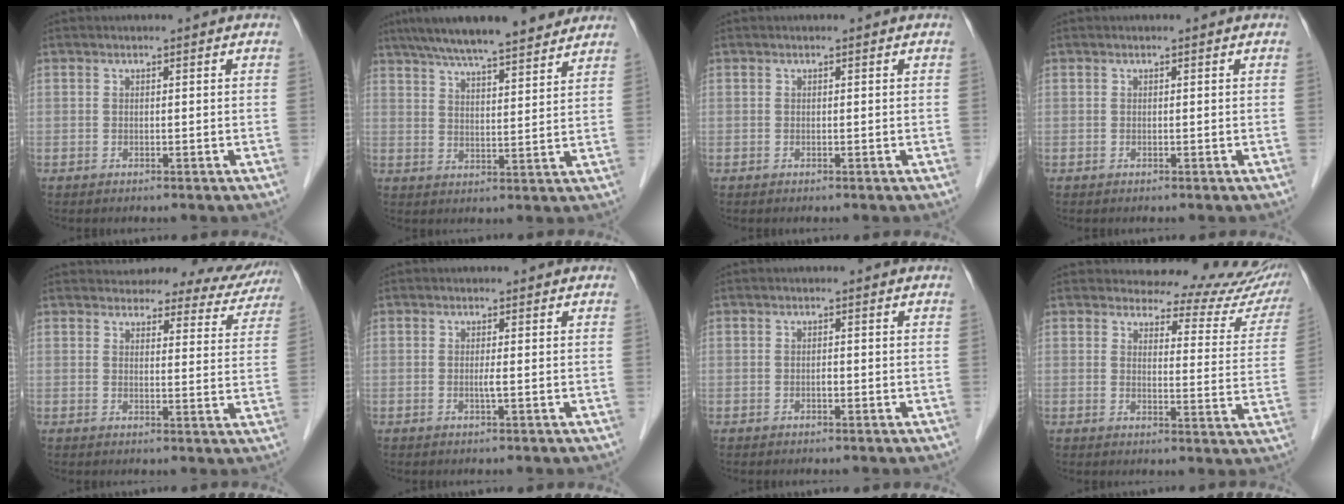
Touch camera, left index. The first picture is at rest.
{"total": 15.7, "force": [13.3, 2.0, 8.2], "torque": [-0.138, 0.029, 0.199]}
{"total": 0.0}
{"total": 0.0}
{"total": 16.9, "force": [15.8, 4.8, 3.6], "torque": [-0.030, -0.009, 0.173]}
{"total": 0.9, "force": [-0.2, -0.2, 0.9], "torque": [-0.019, -0.001, -0.005]}
{"total": 0.6, "force": [-0.3, 0.3, 0.5], "torque": [-0.009, 0.002, -0.005]}
{"total": 16.8, "force": [16.1, 4.3, 2.0], "torque": [0.020, -0.077, 0.147]}